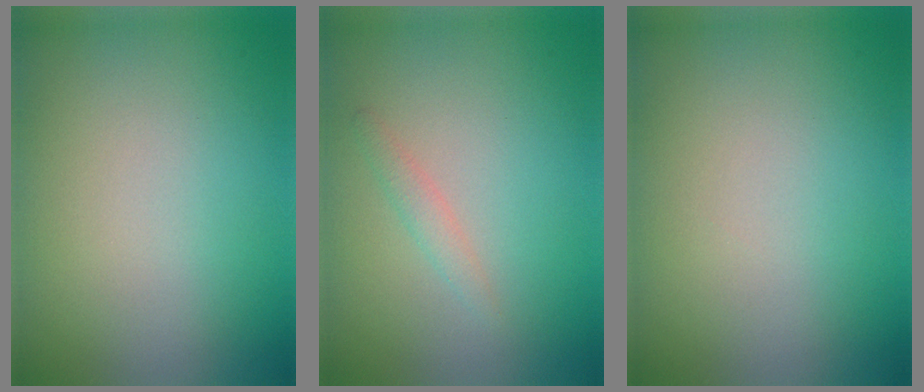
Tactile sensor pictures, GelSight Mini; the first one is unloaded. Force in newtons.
{"total": 1.1, "press": 1.1, "slide": 0.2}
{"total": 0.0}